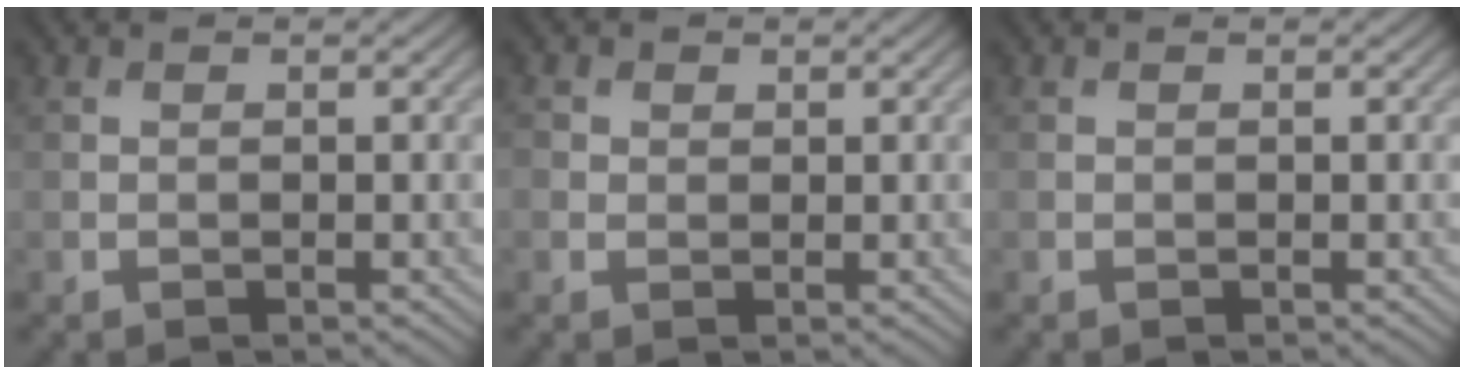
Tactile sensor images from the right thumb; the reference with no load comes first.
{"total": 1.1, "force": [0.4, 1.0, 0.3], "torque": [-0.006, 0.003, 0.005]}
{"total": 0.0}